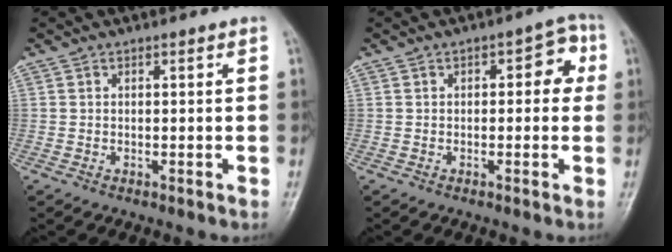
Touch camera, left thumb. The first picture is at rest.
{"total": 5.4, "force": [0.8, 3.0, 4.4], "torque": [-0.022, 0.015, 0.000]}